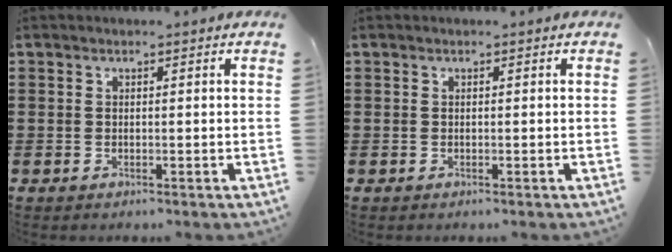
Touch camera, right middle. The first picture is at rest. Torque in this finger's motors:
{"motor_torque": [-0.04, -0.04, 0.02, 0.00]}